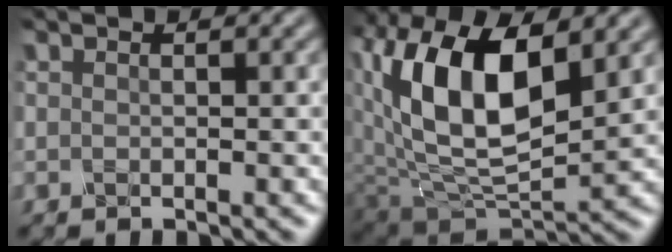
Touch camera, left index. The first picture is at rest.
{"total": 11.7, "force": [3.3, 6.5, 9.2], "torque": [-0.163, -0.004, 0.060]}